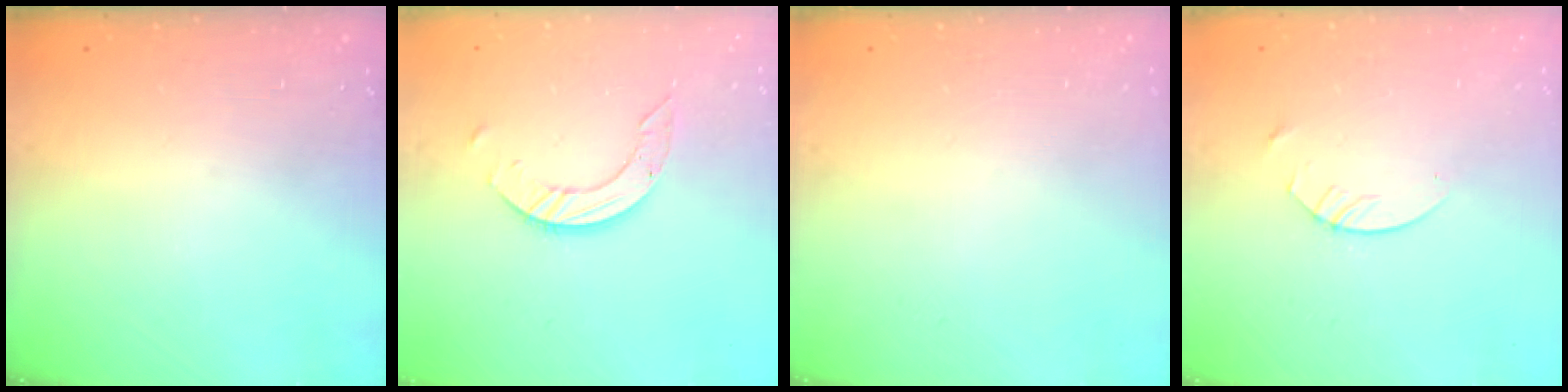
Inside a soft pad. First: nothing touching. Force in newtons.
{"total": 5.8, "press": 5.8, "slide": 0.1}
{"total": 0.0}
{"total": 2.4, "press": 2.4, "slide": 0.1}